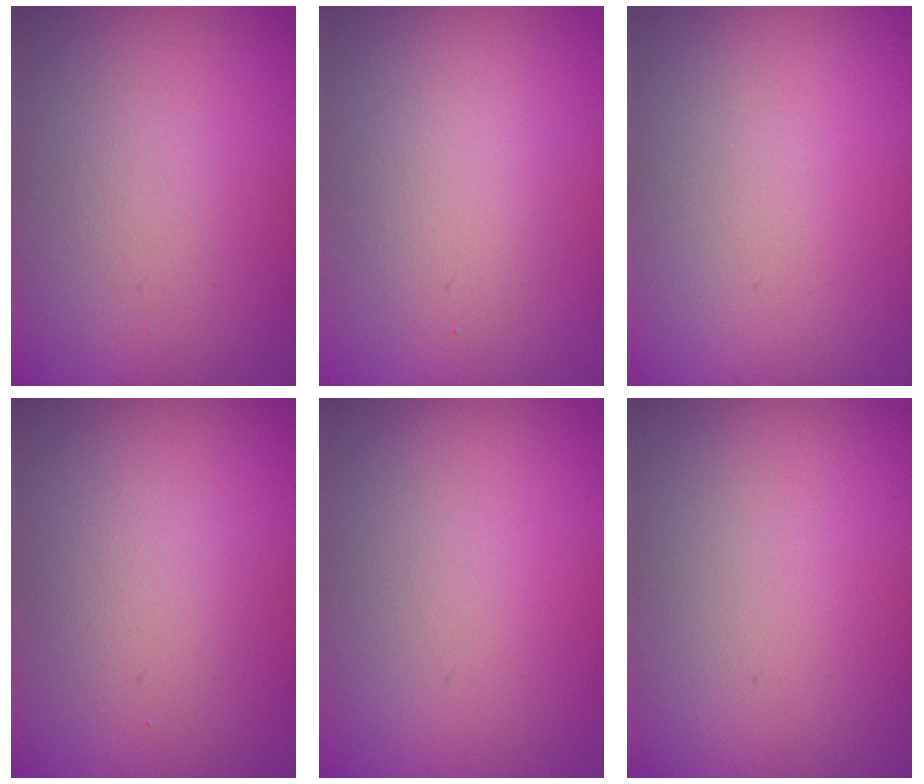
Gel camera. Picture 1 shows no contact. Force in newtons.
{"total": 2.0, "press": 2.0, "slide": 0.1}
{"total": 0.0}
{"total": 1.9, "press": 1.9, "slide": 0.1}
{"total": 0.0}
{"total": 0.0}